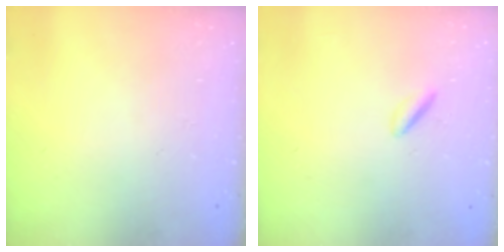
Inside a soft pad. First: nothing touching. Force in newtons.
{"total": 0.9, "press": 0.7, "slide": 0.6}